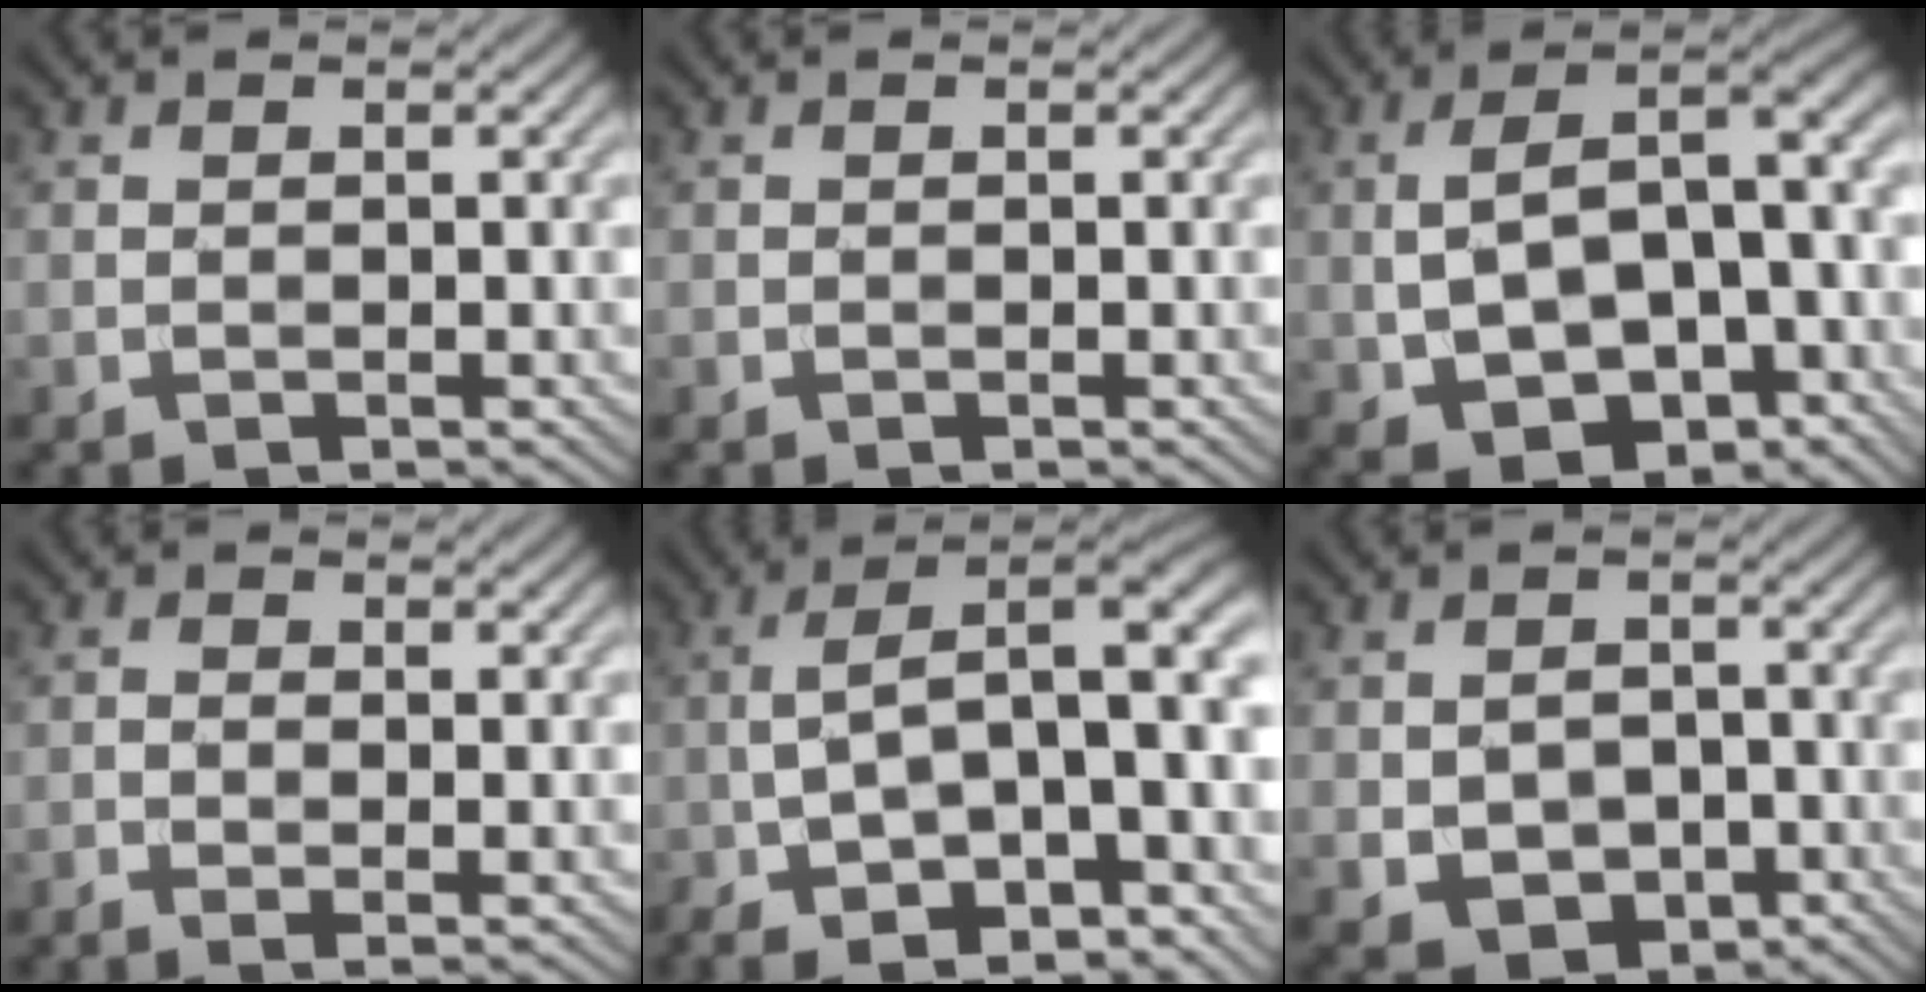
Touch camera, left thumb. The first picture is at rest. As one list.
[{"total": 0.0}, {"total": 12.8, "force": [-2.3, 7.1, 10.4], "torque": [-0.188, -0.007, -0.031]}, {"total": 2.0, "force": [-0.7, 0.4, 1.8], "torque": [-0.034, -0.001, -0.013]}, {"total": 14.4, "force": [-2.2, 4.9, 13.3], "torque": [-0.225, 0.010, -0.030]}, {"total": 5.8, "force": [-1.8, 4.3, 3.5], "torque": [-0.074, -0.017, -0.024]}]